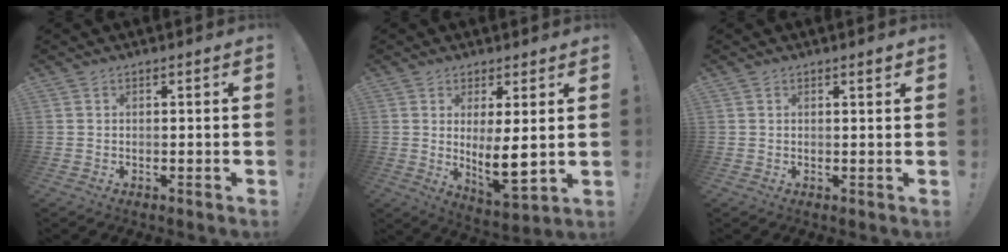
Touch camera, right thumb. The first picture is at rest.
{"total": 9.6, "force": [0.9, 2.8, 9.1], "torque": [-0.135, -0.030, 0.019]}
{"total": 1.2, "force": [0.9, 0.1, 0.9], "torque": [0.004, -0.009, 0.010]}